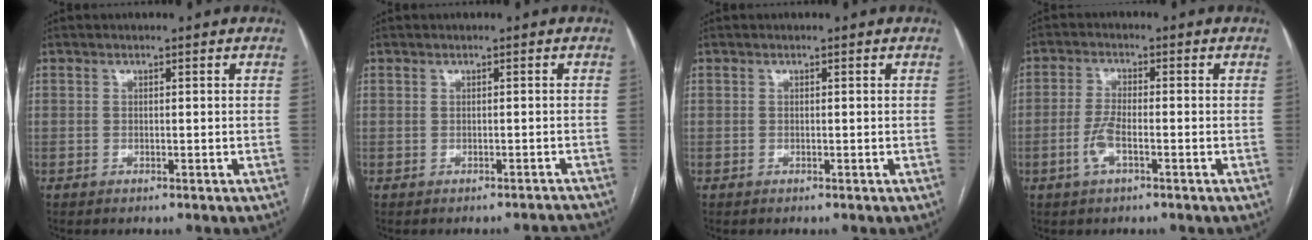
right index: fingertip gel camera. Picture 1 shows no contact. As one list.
[{"total": 1.4, "force": [-1.3, 0.4, 0.1], "torque": [0.008, 0.003, -0.009]}, {"total": 0.0}, {"total": 4.0, "force": [-1.6, 1.0, 3.5], "torque": [-0.082, -0.001, -0.032]}]